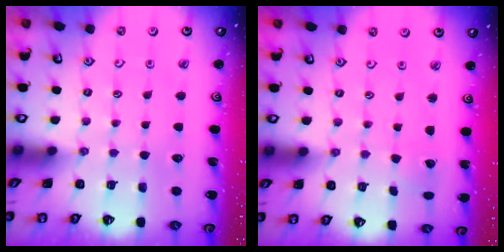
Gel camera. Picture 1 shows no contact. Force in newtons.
{"total": 1.4, "press": 1.4, "slide": 0.2}